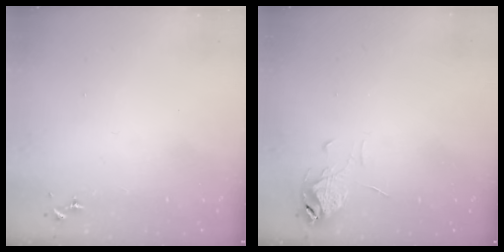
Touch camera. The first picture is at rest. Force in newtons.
{"total": 6.4, "press": 6.4, "slide": 0.5}